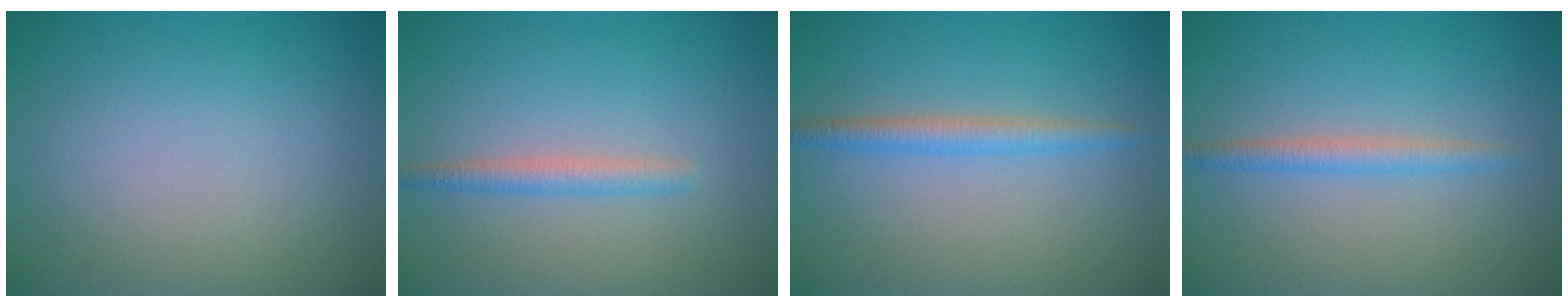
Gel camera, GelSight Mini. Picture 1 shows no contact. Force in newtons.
{"total": 1.7, "press": 1.7, "slide": 0.1}
{"total": 2.2, "press": 2.2, "slide": 0.1}
{"total": 1.9, "press": 1.9, "slide": 0.2}